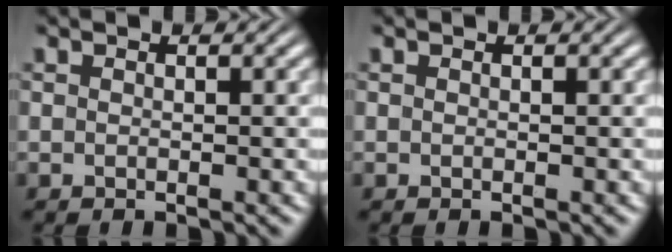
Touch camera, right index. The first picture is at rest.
{"total": 0.0}